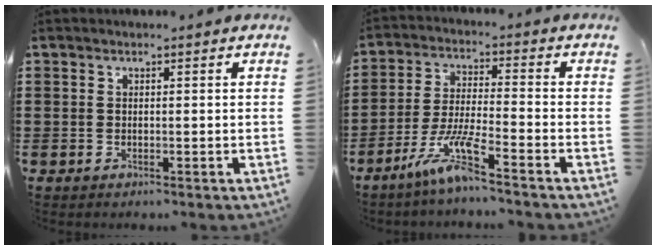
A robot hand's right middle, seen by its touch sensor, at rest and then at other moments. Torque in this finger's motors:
{"motor_torque": [1.52, 0.62, 0.16, 0.06]}